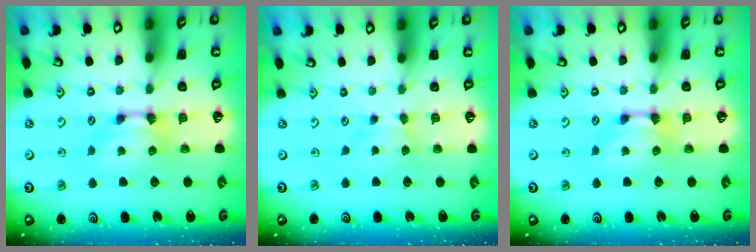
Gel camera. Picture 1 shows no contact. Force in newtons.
{"total": 1.1, "press": 1.0, "slide": 0.6}
{"total": 0.0}